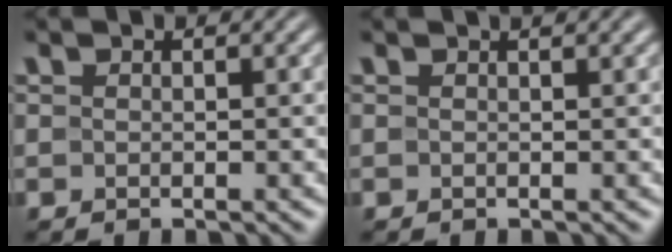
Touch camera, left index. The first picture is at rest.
{"total": 1.0, "force": [0.7, 0.2, 0.7], "torque": [-0.007, 0.000, 0.006]}